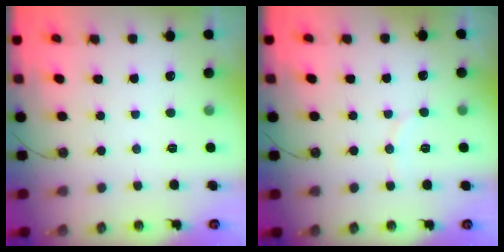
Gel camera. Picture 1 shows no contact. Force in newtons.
{"total": 4.6, "press": 4.6, "slide": 0.6}